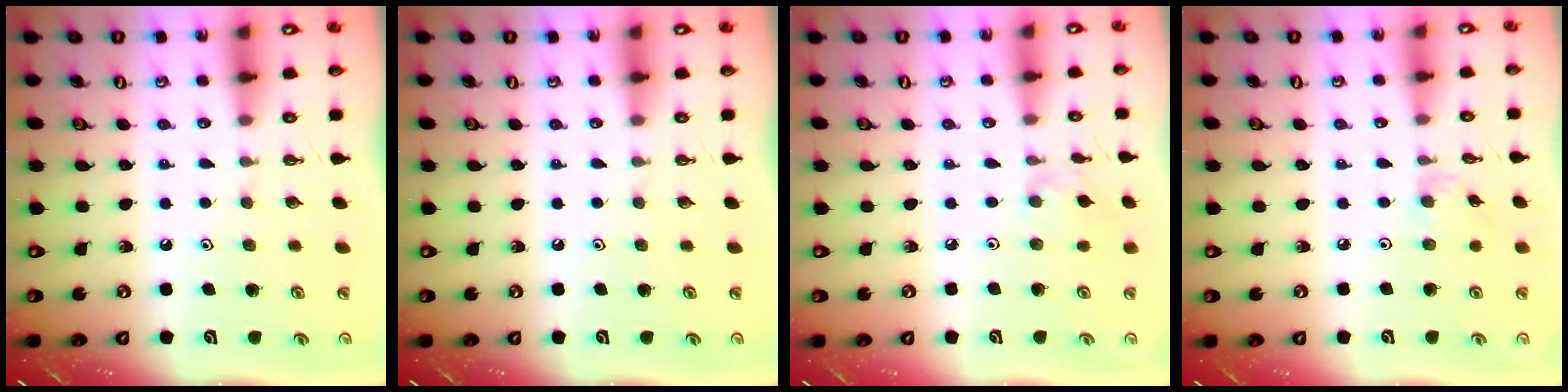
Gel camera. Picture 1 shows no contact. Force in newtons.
{"total": 0.0}
{"total": 3.0, "press": 2.9, "slide": 0.6}
{"total": 2.2, "press": 2.2, "slide": 0.4}